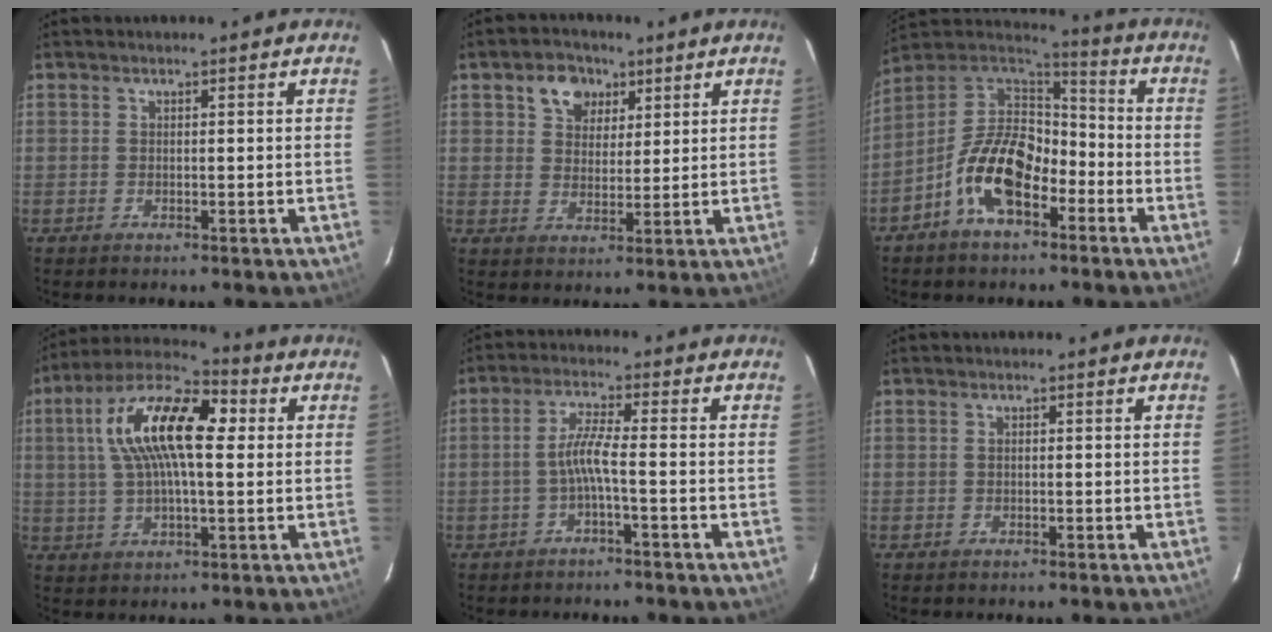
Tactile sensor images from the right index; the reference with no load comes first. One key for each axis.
{"total": 6.7, "fx": 3.4, "fy": 5.1, "fz": 2.7, "tx": -0.045, "ty": 0.017, "tz": 0.060}
{"total": 14.1, "fx": -6.3, "fy": 7.8, "fz": 9.9, "tx": -0.189, "ty": 0.017, "tz": -0.116}
{"total": 16.7, "fx": 3.5, "fy": 6.4, "fz": 15.0, "tx": -0.280, "ty": 0.030, "tz": 0.049}
{"total": 3.9, "fx": -1.6, "fy": -0.4, "fz": 3.6, "tx": -0.080, "ty": 0.008, "tz": -0.030}
{"total": 0.0}